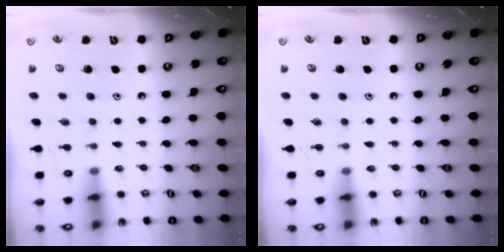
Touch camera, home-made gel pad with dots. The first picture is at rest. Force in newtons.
{"total": 0.0}